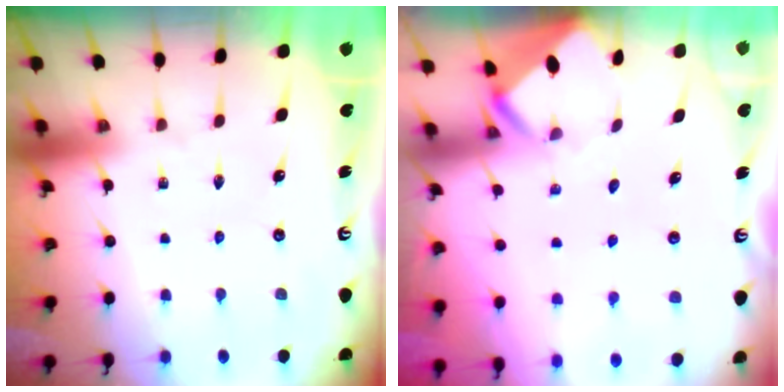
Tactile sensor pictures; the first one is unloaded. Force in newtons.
{"total": 3.2, "press": 3.2, "slide": 0.2}